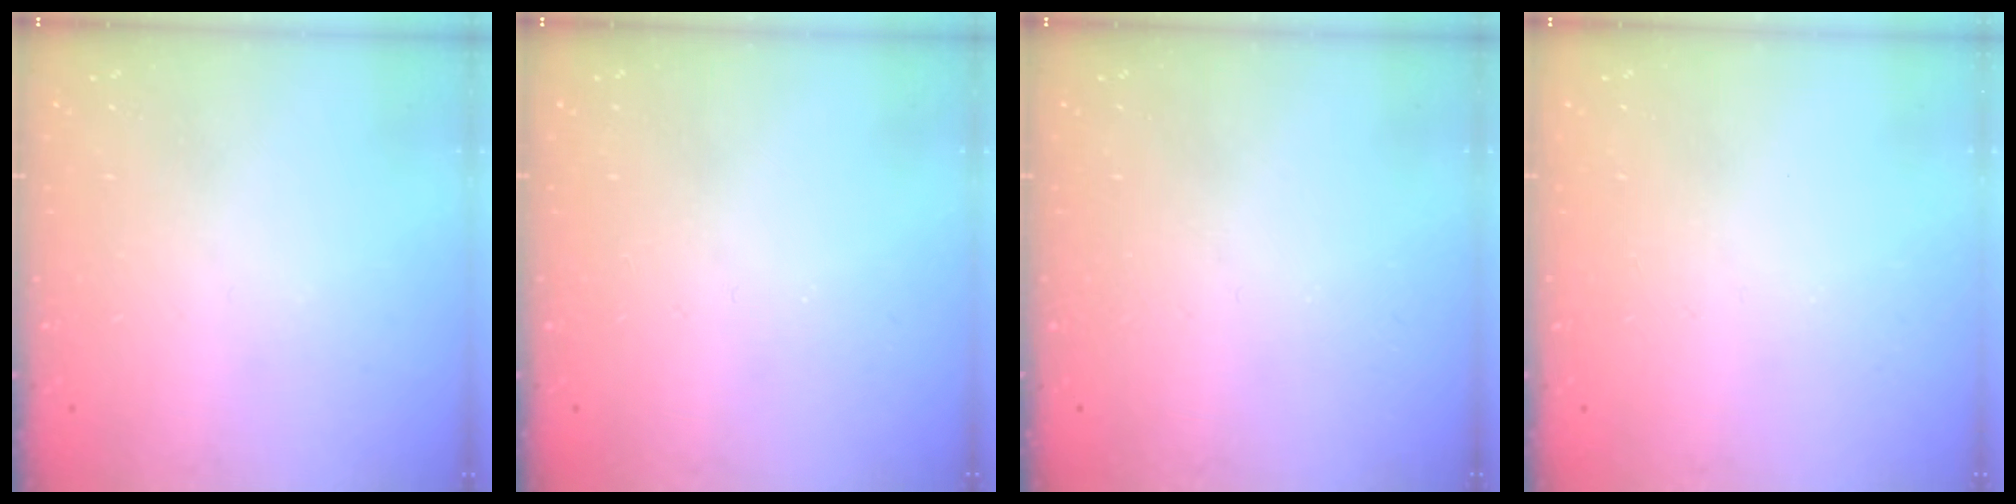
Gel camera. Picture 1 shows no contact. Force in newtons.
{"total": 0.0}
{"total": 0.0}
{"total": 0.0}